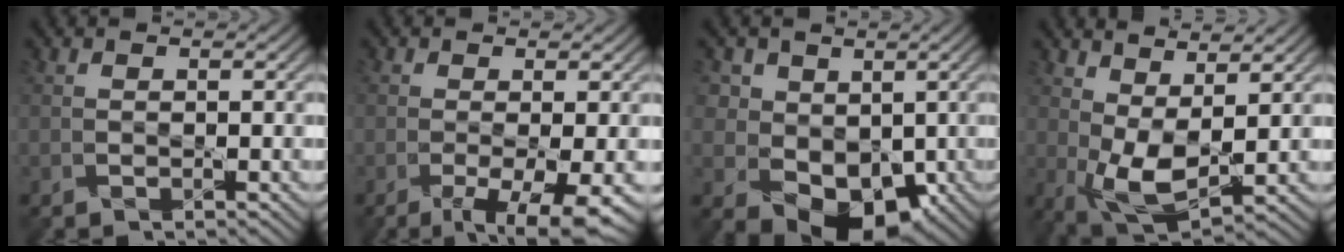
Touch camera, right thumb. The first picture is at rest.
{"total": 7.2, "force": [-2.9, 2.5, 6.1], "torque": [-0.115, -0.012, -0.038]}
{"total": 9.3, "force": [1.1, 7.8, 4.9], "torque": [-0.099, -0.008, 0.003]}
{"total": 6.5, "force": [1.8, 2.8, 5.6], "torque": [-0.127, 0.002, 0.038]}